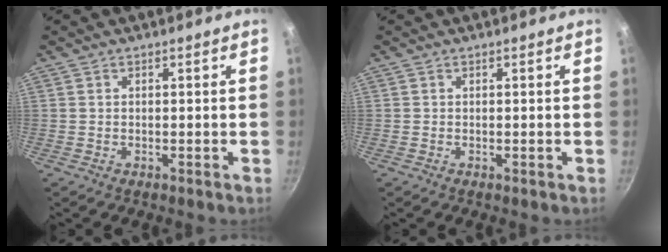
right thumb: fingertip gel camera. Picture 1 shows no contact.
{"total": 0.0}